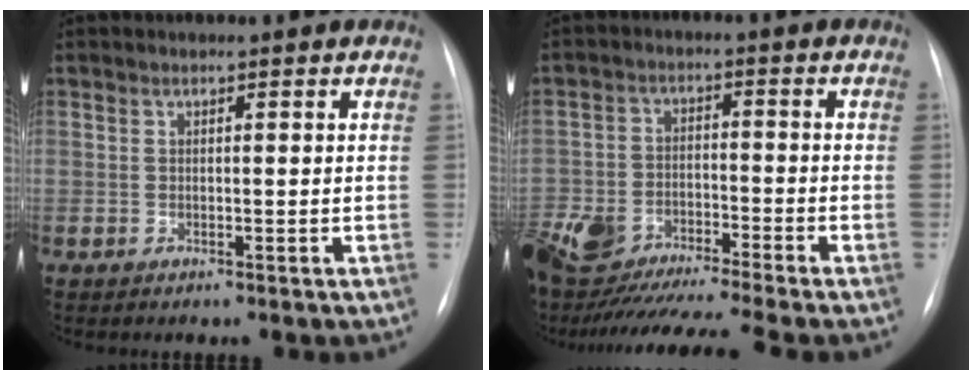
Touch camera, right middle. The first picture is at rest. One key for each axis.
{"total": 18.9, "fx": -16.0, "fy": 2.5, "fz": 9.7, "tx": -0.243, "ty": -0.012, "tz": -0.270}